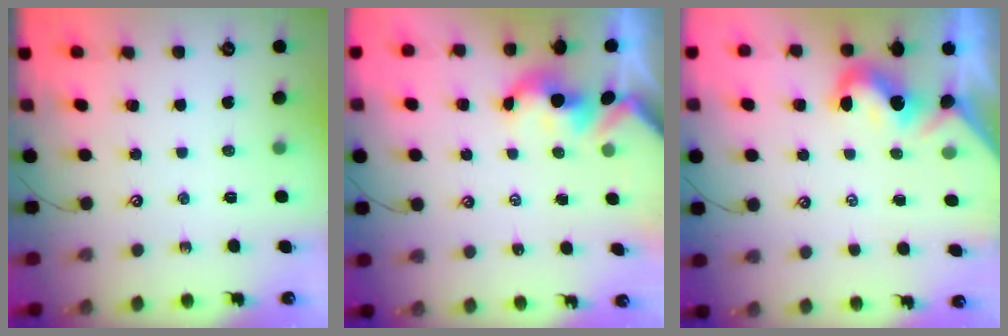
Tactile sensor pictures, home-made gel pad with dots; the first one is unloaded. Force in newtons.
{"total": 1.9, "press": 1.9, "slide": 0.2}
{"total": 2.0, "press": 2.0, "slide": 0.4}